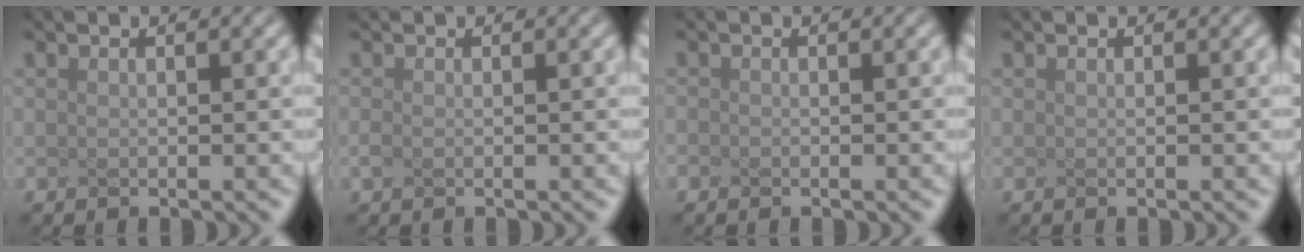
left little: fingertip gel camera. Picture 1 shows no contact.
{"total": 0.9, "force": [-0.7, -0.5, -0.4], "torque": [-0.014, -0.007, 0.003]}
{"total": 1.1, "force": [-0.8, -0.4, -0.6], "torque": [-0.001, -0.011, -0.001]}
{"total": 0.0}